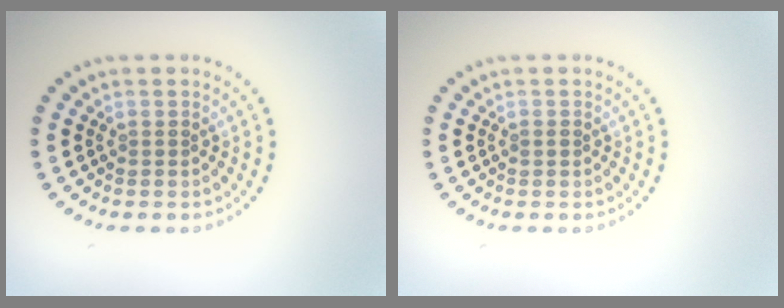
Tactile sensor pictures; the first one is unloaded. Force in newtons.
{"total": 0.5, "press": 0.5, "slide": 0.2}